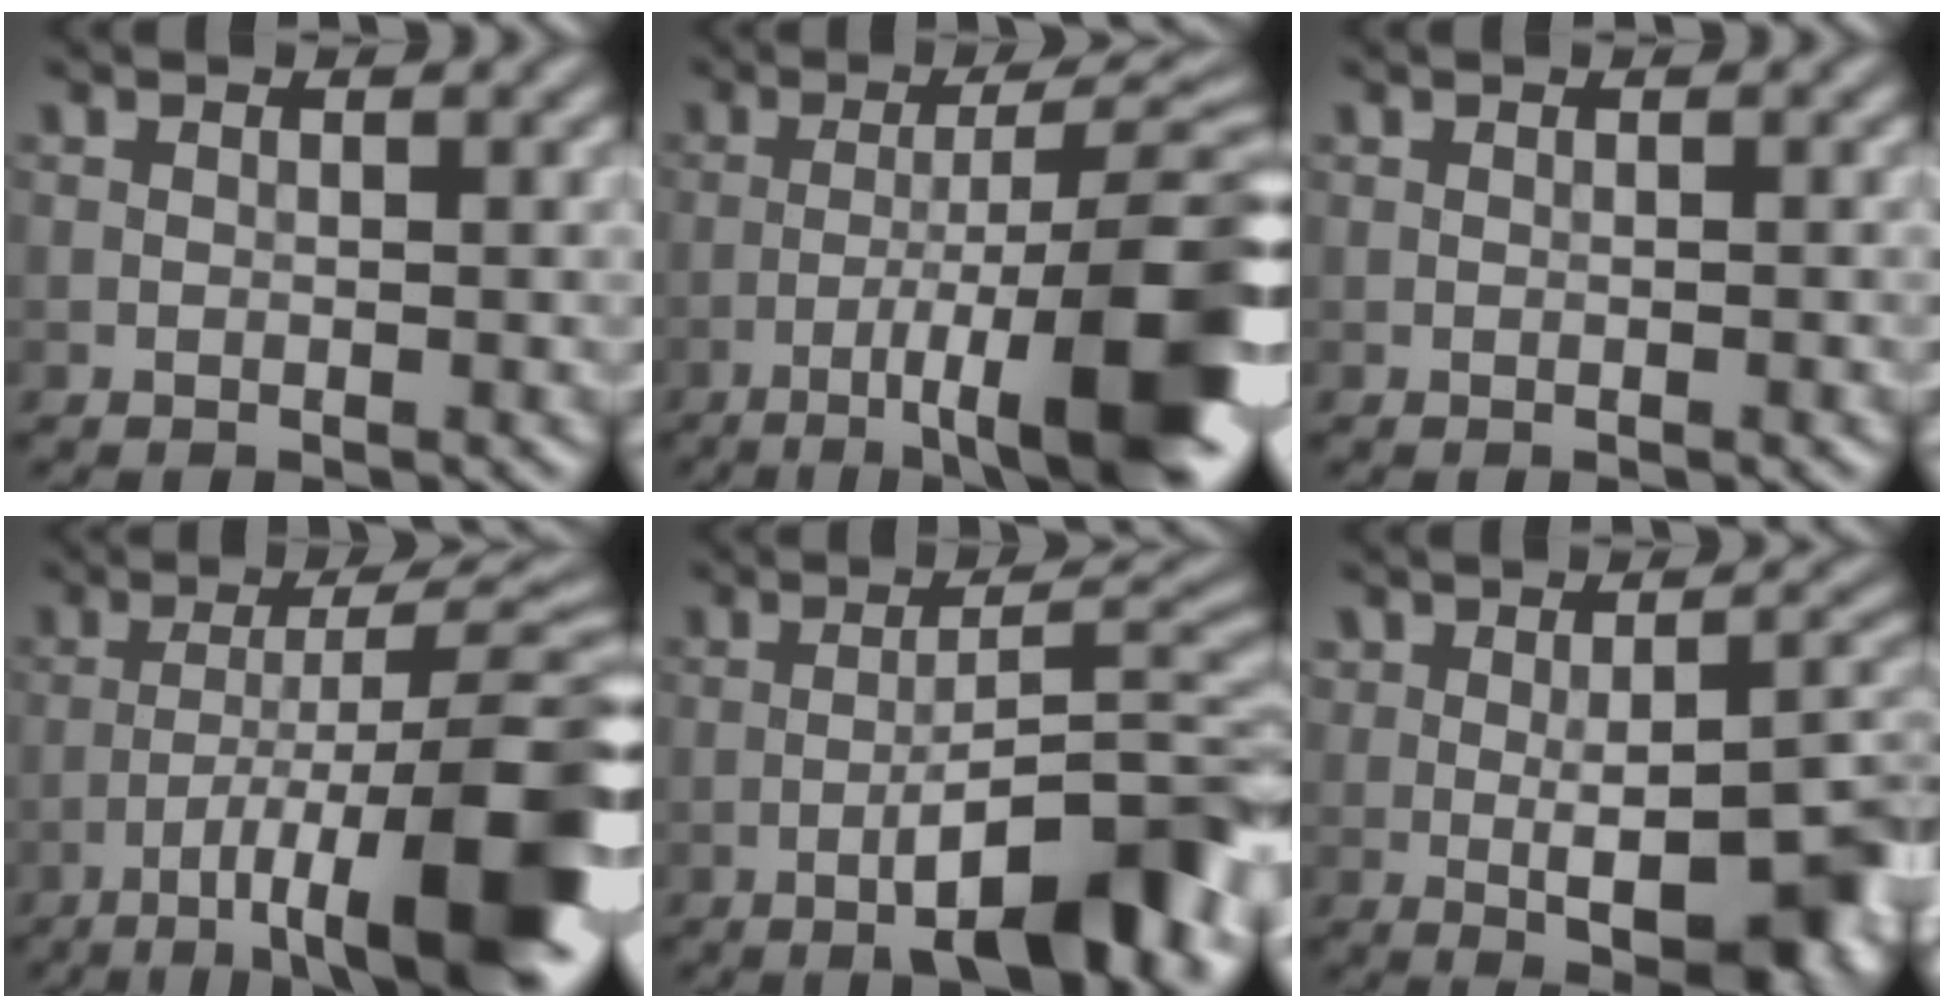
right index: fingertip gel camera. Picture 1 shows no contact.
{"total": 12.8, "force": [-4.8, 2.9, 11.5], "torque": [-0.175, 0.006, -0.068]}
{"total": 0.0}
{"total": 13.9, "force": [-5.9, 3.3, 12.1], "torque": [-0.194, 0.013, -0.086]}
{"total": 9.7, "force": [-4.7, 2.2, 8.2], "torque": [-0.115, 0.023, -0.068]}
{"total": 8.8, "force": [-1.7, 3.9, 7.7], "torque": [-0.105, -0.006, -0.017]}